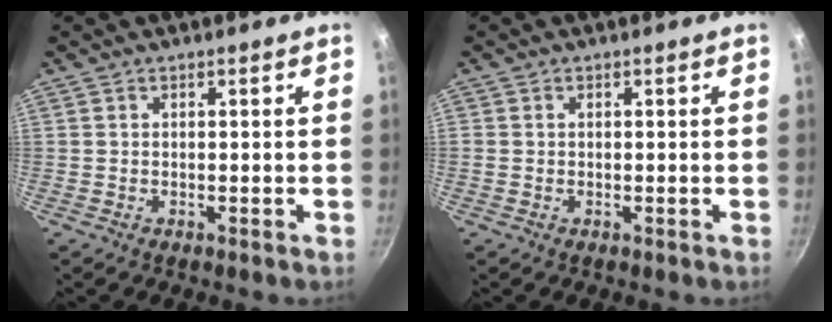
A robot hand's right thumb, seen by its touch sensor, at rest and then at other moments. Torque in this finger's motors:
{"motor_torque": [0.19, -0.26, -0.06, 0.49, 0.08]}